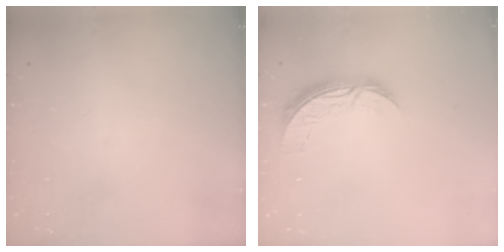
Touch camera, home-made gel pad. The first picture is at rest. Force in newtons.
{"total": 7.8, "press": 7.8, "slide": 0.3}